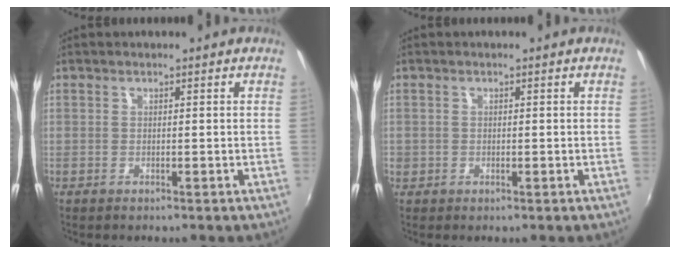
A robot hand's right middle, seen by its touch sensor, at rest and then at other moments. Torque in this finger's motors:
{"motor_torque": [0.22, -0.18, 0.04, 0.01]}